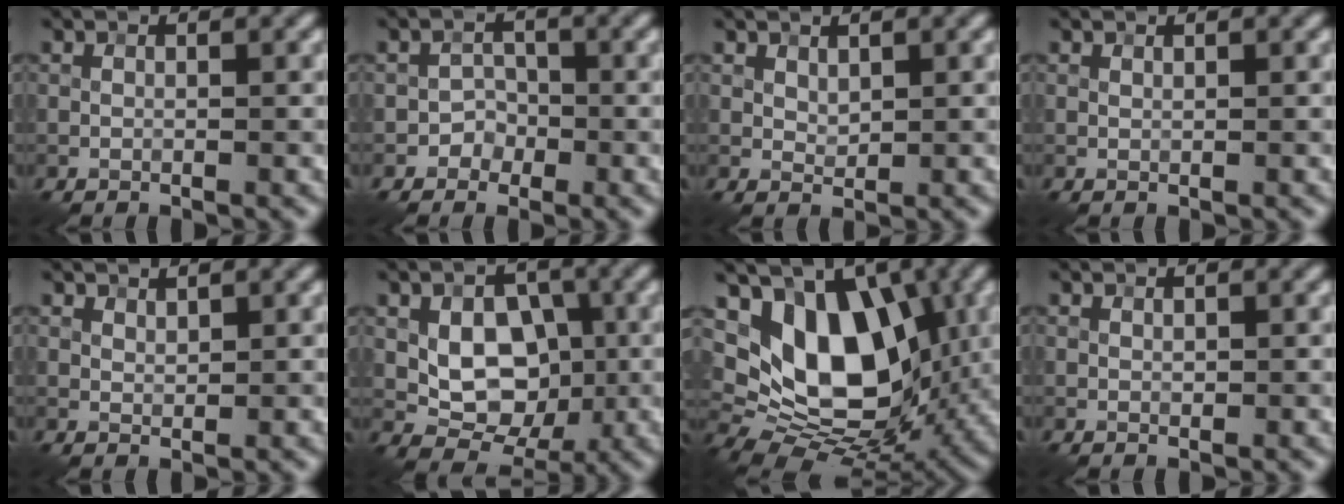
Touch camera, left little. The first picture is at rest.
{"total": 1.7, "force": [-0.9, 1.5, 0.2], "torque": [0.009, 0.009, -0.021]}
{"total": 1.1, "force": [0.7, 0.6, 0.5], "torque": [-0.012, -0.002, 0.018]}
{"total": 0.0}
{"total": 1.0, "force": [0.9, 0.3, 0.2], "torque": [-0.008, 0.000, 0.018]}
{"total": 6.8, "force": [-0.1, 4.9, 4.7], "torque": [-0.075, -0.002, 0.001]}
{"total": 12.6, "force": [2.8, 8.2, 9.1], "torque": [-0.132, -0.009, 0.046]}
{"total": 0.0}